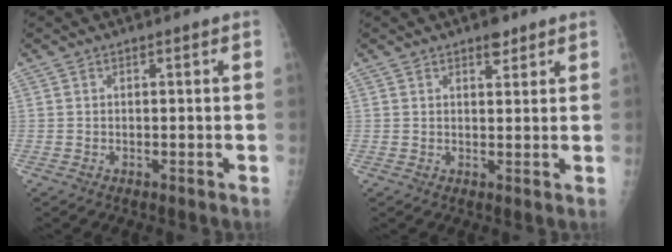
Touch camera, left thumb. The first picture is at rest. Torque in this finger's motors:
{"motor_torque": [3.42, 1.59, 0.51, -0.30, 0.18]}